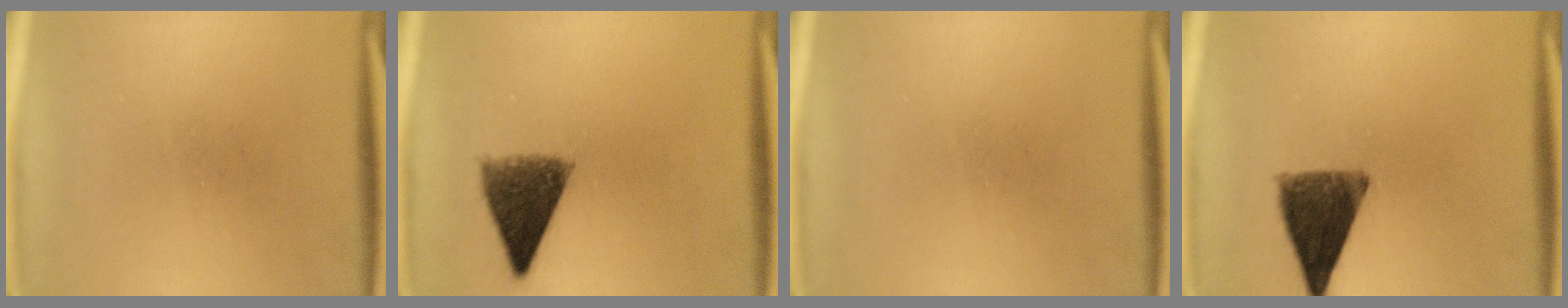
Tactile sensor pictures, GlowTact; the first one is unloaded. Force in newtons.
{"total": 8.4}
{"total": 0.0}
{"total": 10.3}